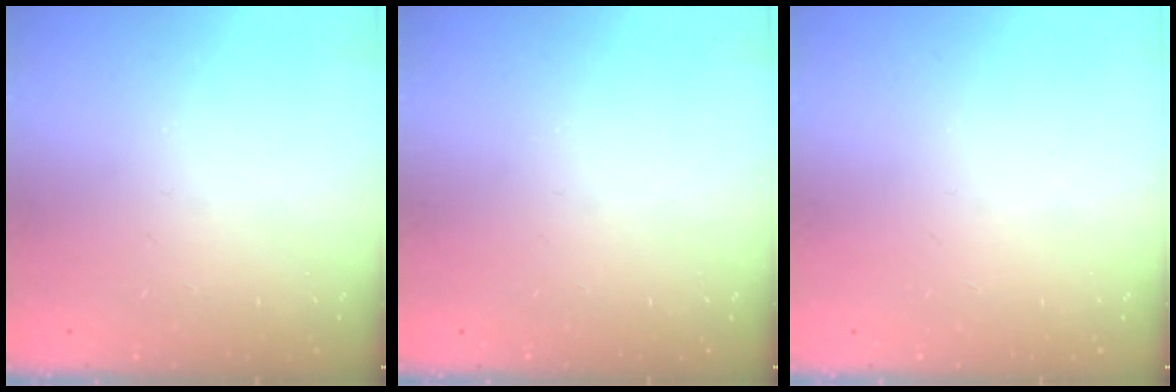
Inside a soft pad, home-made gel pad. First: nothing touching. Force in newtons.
{"total": 0.0}
{"total": 0.0}